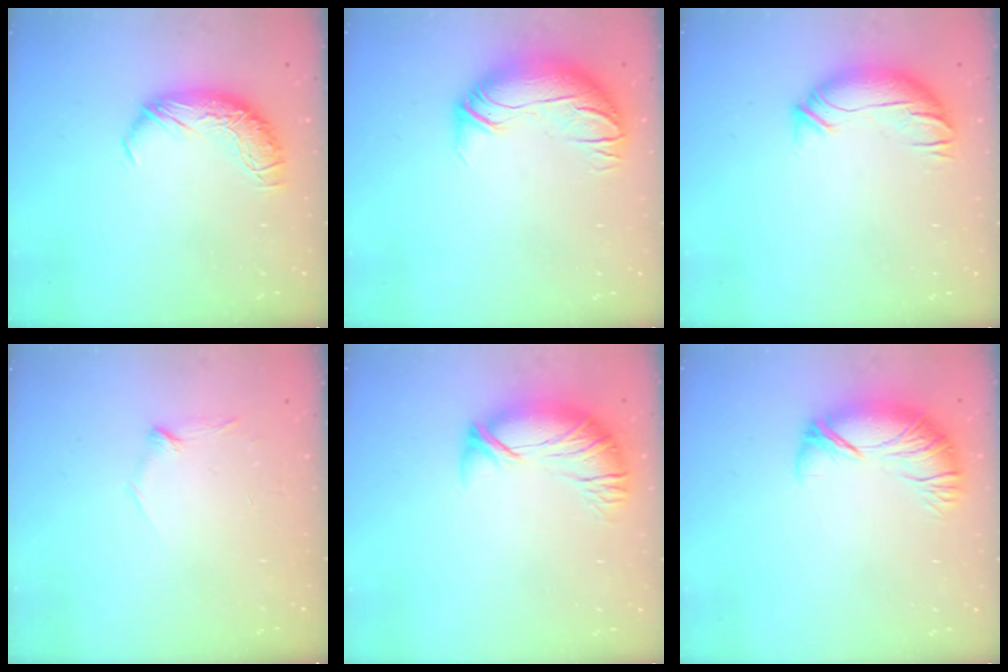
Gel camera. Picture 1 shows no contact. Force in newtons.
{"total": 3.0, "press": 0.5, "slide": 2.9}
{"total": 3.3, "press": 2.6, "slide": 2.1}
{"total": 7.3, "press": 7.2, "slide": 0.7}
{"total": 3.3, "press": 2.4, "slide": 2.4}
{"total": 2.6, "press": 1.6, "slide": 2.0}